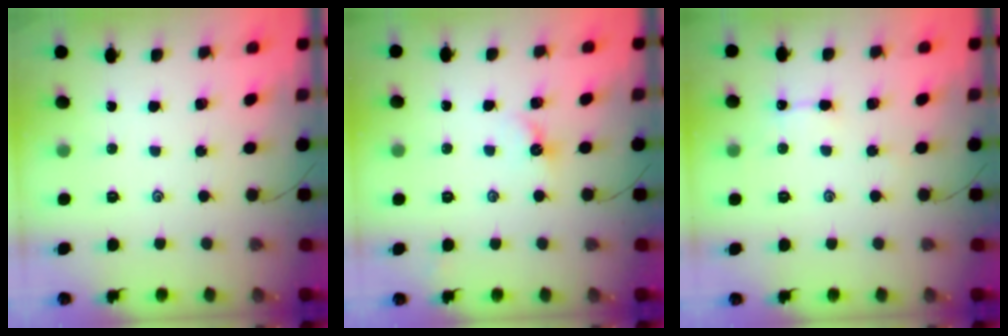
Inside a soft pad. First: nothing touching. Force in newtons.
{"total": 4.6, "press": 4.5, "slide": 0.8}
{"total": 3.0, "press": 3.0, "slide": 0.4}